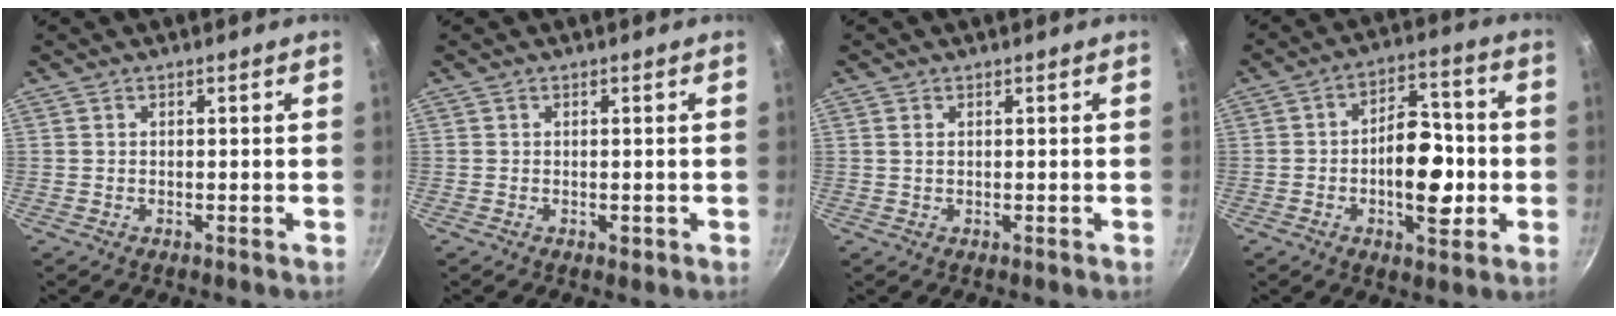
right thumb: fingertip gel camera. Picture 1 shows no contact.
{"total": 1.0, "force": [-0.3, 0.5, 0.8], "torque": [-0.012, -0.001, -0.004]}
{"total": 0.9, "force": [0.3, 0.5, 0.7], "torque": [-0.013, 0.001, 0.006]}
{"total": 12.7, "force": [-2.3, 7.1, 10.3], "torque": [-0.120, 0.033, -0.041]}